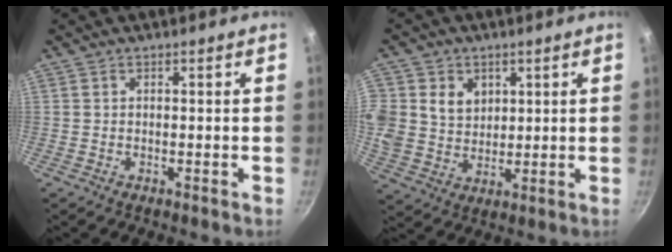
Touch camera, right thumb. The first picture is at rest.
{"total": 12.1, "force": [3.3, 10.5, 5.1], "torque": [-0.108, -0.001, 0.067]}